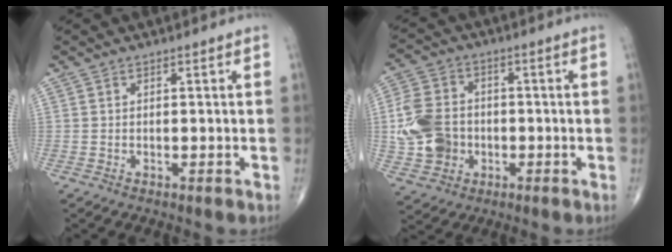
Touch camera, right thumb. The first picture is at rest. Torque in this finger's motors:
{"motor_torque": [0.24, 0.25, 0.63, 0.25, 0.07]}